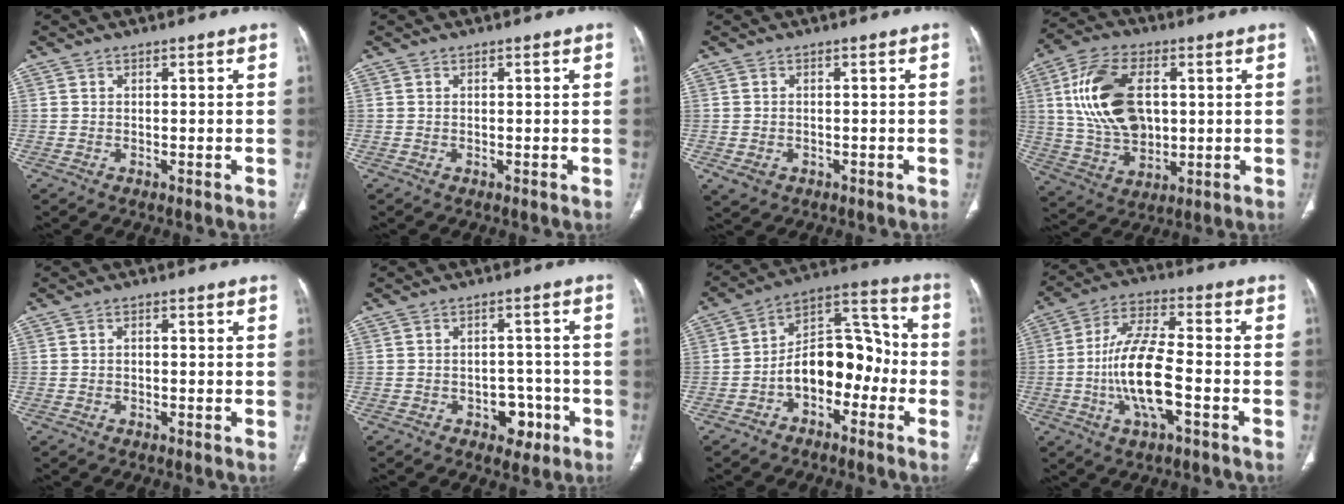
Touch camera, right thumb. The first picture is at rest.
{"total": 0.0}
{"total": 2.6, "force": [-0.8, 2.2, 1.2], "torque": [-0.022, 0.003, -0.003]}
{"total": 16.9, "force": [3.2, 10.3, 13.0], "torque": [-0.234, -0.006, 0.064]}
{"total": 0.9, "force": [-0.1, 0.7, 0.6], "torque": [-0.009, 0.003, -0.002]}
{"total": 5.7, "force": [-2.5, 4.0, 3.1], "torque": [-0.012, 0.025, -0.027]}
{"total": 13.9, "force": [-3.8, 8.8, 10.1], "torque": [-0.120, 0.067, -0.069]}
{"total": 13.8, "force": [-3.3, 5.0, 12.5], "torque": [-0.247, 0.023, -0.064]}